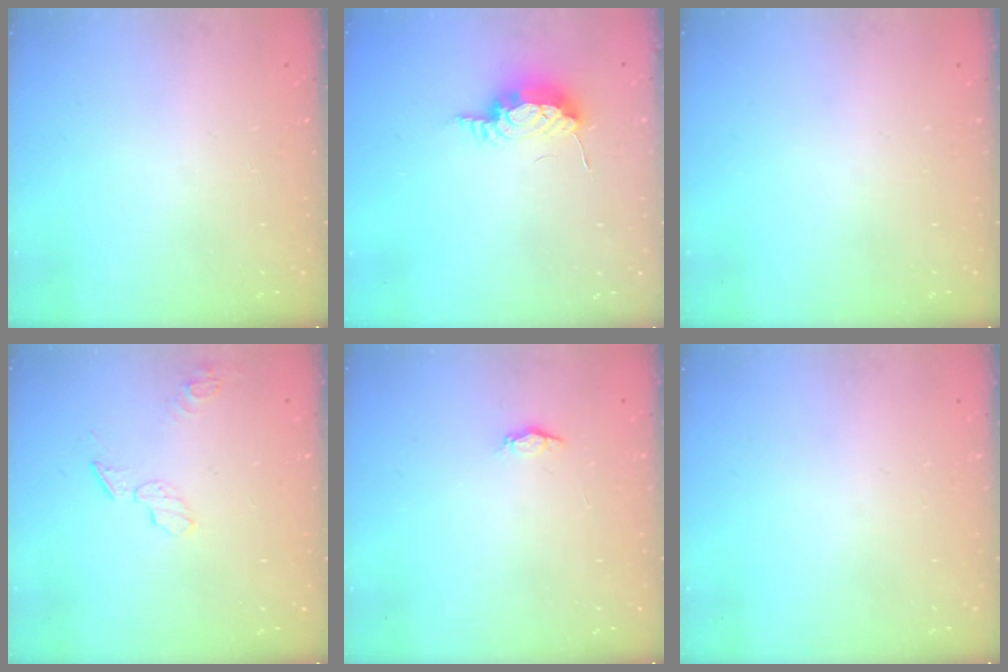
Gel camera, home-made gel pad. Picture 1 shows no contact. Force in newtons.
{"total": 8.4, "press": 8.3, "slide": 1.4}
{"total": 0.0}
{"total": 6.0, "press": 6.0, "slide": 0.7}
{"total": 2.2, "press": 2.1, "slide": 0.3}
{"total": 0.0}